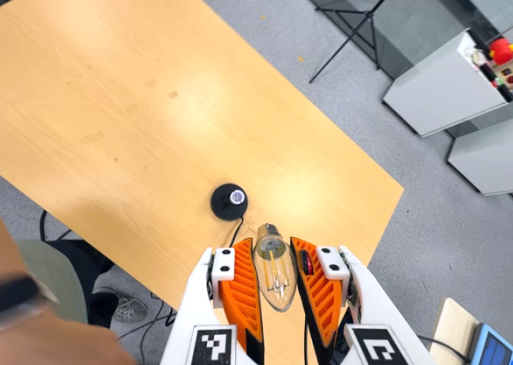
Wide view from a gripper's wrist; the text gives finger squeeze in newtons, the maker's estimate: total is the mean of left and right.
{"total": 15.8, "left": 17.0, "right": 14.6}